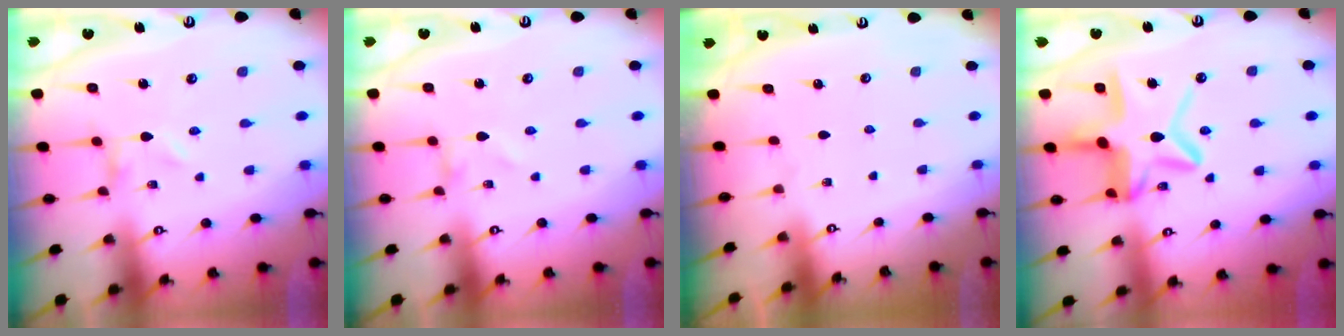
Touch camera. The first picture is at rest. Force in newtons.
{"total": 0.7, "press": 0.6, "slide": 0.1}
{"total": 0.0}
{"total": 14.6, "press": 14.5, "slide": 1.4}